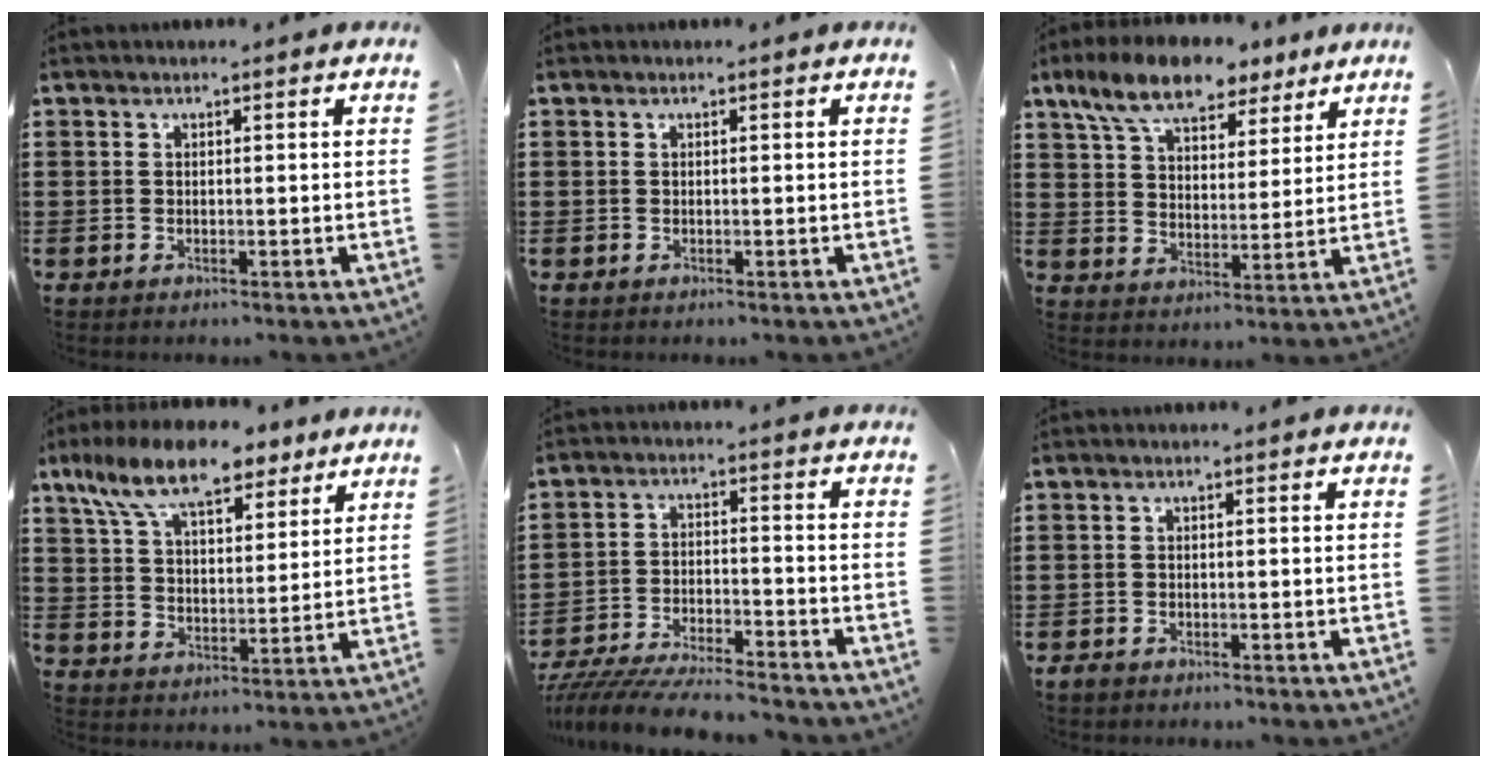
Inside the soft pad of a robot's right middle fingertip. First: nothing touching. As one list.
[{"total": 0.0}, {"total": 10.0, "force": [8.3, 3.6, 4.1], "torque": [-0.103, -0.021, 0.155]}, {"total": 11.7, "force": [9.0, 4.2, 6.2], "torque": [-0.139, -0.016, 0.166]}, {"total": 7.2, "force": [-6.9, 0.5, 1.8], "torque": [-0.041, 0.001, -0.135]}, {"total": 1.1, "force": [-0.9, 0.5, 0.3], "torque": [-0.010, -0.001, -0.019]}]